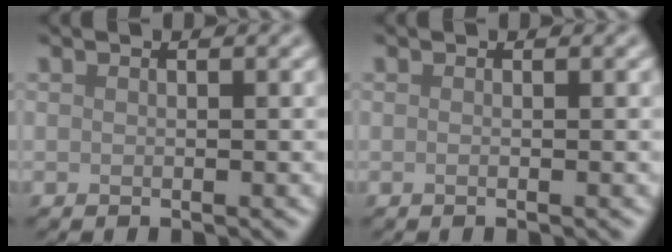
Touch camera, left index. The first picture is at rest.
{"total": 0.7, "force": [-0.1, 0.3, 0.6], "torque": [-0.007, -0.005, -0.007]}